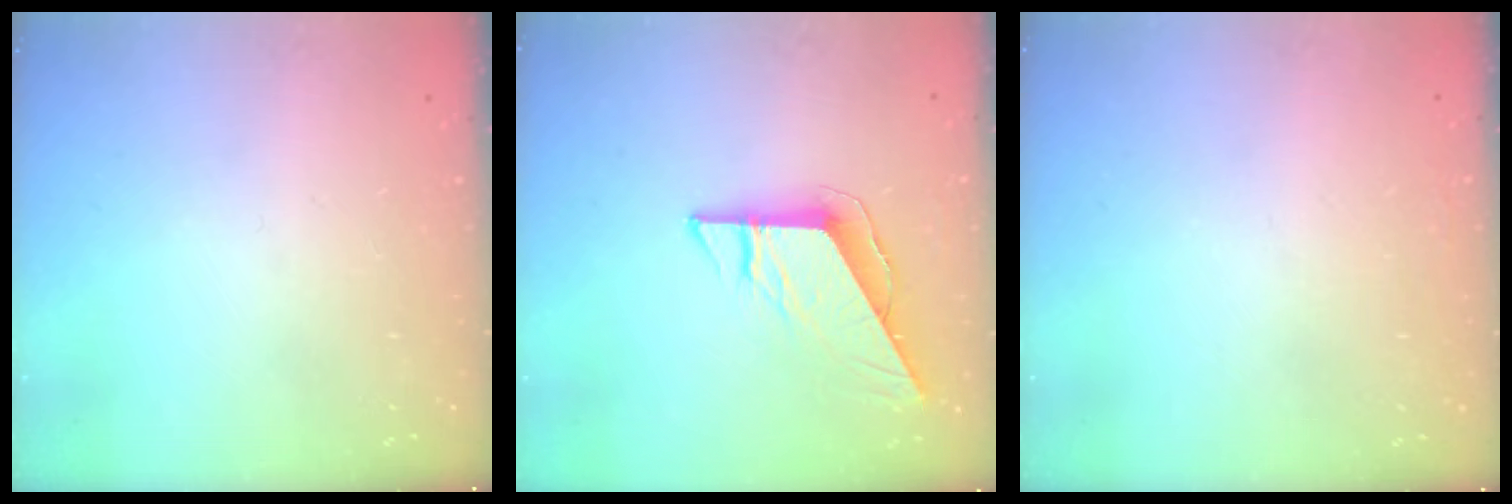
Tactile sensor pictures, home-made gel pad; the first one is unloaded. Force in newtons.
{"total": 8.3, "press": 8.3, "slide": 0.7}
{"total": 1.4, "press": 1.3, "slide": 0.2}